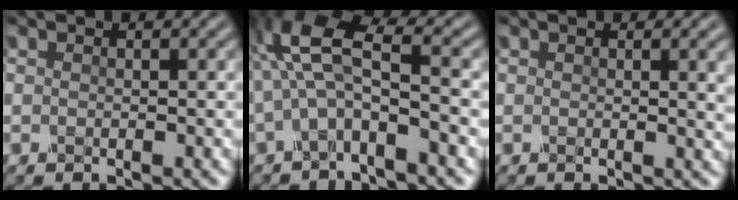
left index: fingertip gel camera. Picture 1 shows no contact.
{"total": 5.1, "force": [-0.8, 1.4, 4.9], "torque": [-0.111, 0.019, -0.019]}
{"total": 3.1, "force": [1.2, 1.2, 2.7], "torque": [-0.021, 0.010, 0.012]}